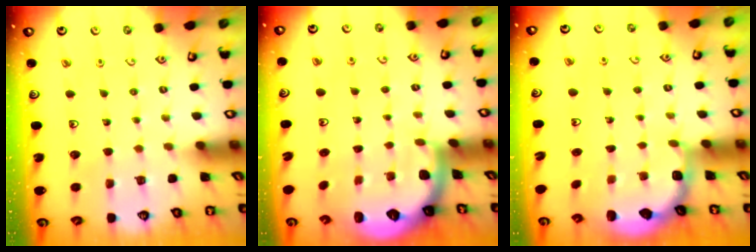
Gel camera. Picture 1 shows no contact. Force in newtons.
{"total": 1.6, "press": 1.6, "slide": 0.1}
{"total": 2.7, "press": 2.3, "slide": 1.5}